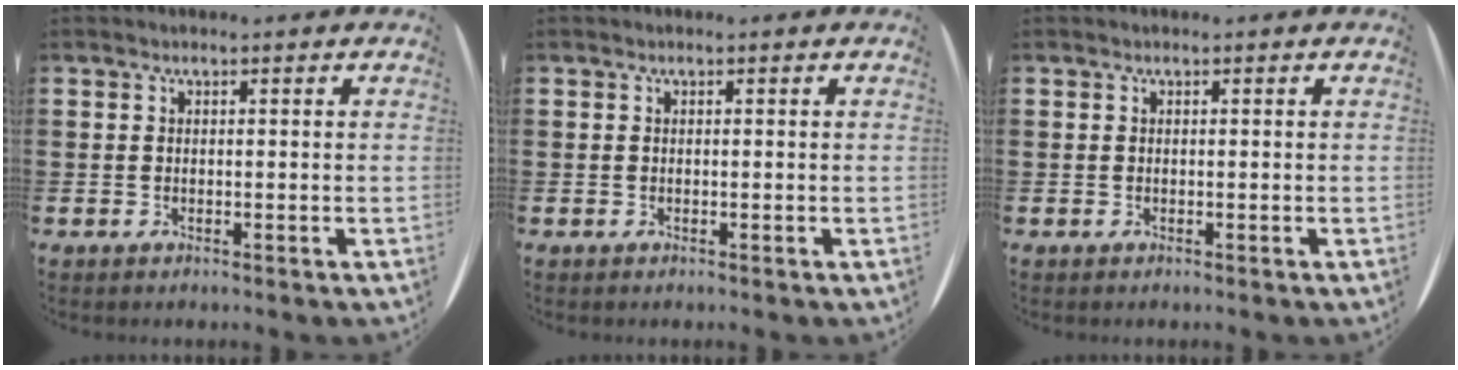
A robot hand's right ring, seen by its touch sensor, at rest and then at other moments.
{"total": 0.0}
{"total": 0.0}